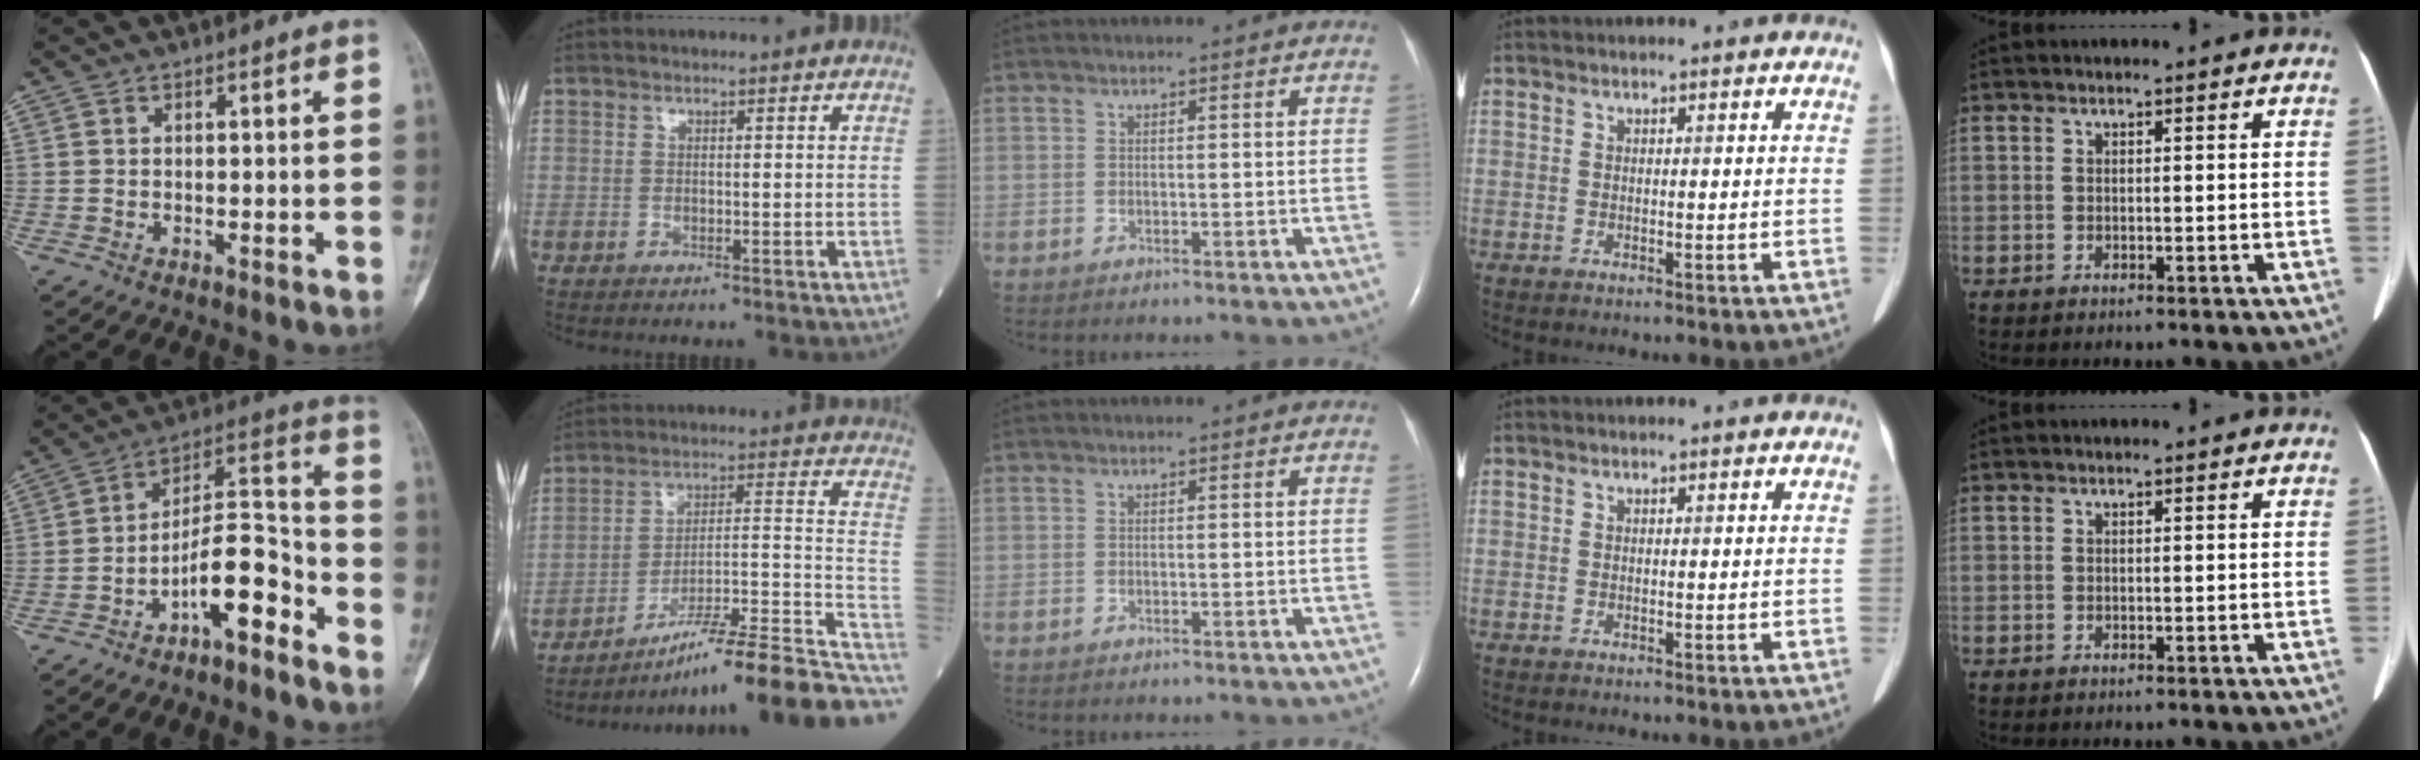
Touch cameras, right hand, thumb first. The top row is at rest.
{"thumb": {"total": 11.9, "force": [-6.7, 4.2, 8.9], "torque": [-0.144, 0.084, -0.113]}, "index": {"total": 21.1, "force": [-15.4, 0.8, 14.4], "torque": [-0.150, 0.019, -0.242]}}